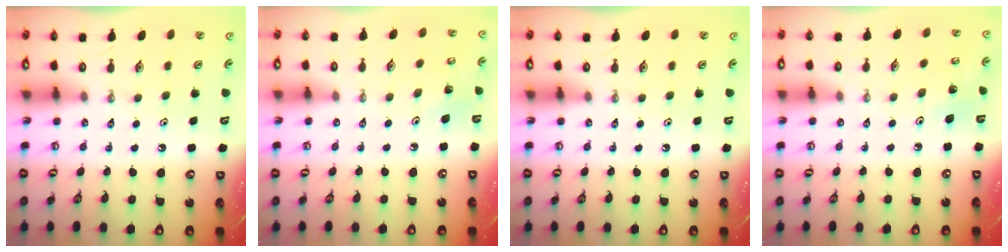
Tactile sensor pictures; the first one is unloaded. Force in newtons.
{"total": 4.6, "press": 4.2, "slide": 1.7}
{"total": 0.0}
{"total": 5.3, "press": 4.9, "slide": 1.8}